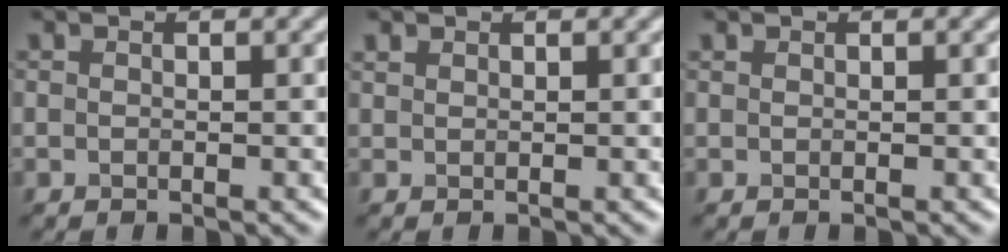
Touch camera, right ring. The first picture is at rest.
{"total": 1.0, "force": [0.3, -0.6, -0.7], "torque": [-0.002, -0.003, 0.022]}
{"total": 0.6, "force": [-0.1, -0.4, -0.4], "torque": [-0.005, -0.006, 0.005]}